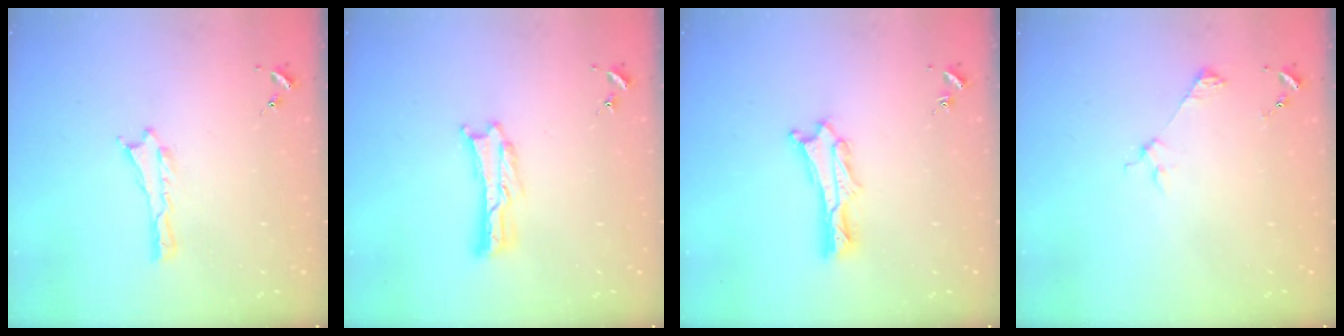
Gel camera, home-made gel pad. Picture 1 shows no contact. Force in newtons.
{"total": 0.8, "press": 0.8, "slide": 0.2}
{"total": 1.5, "press": 1.4, "slide": 0.2}
{"total": 2.5, "press": 2.5, "slide": 0.2}